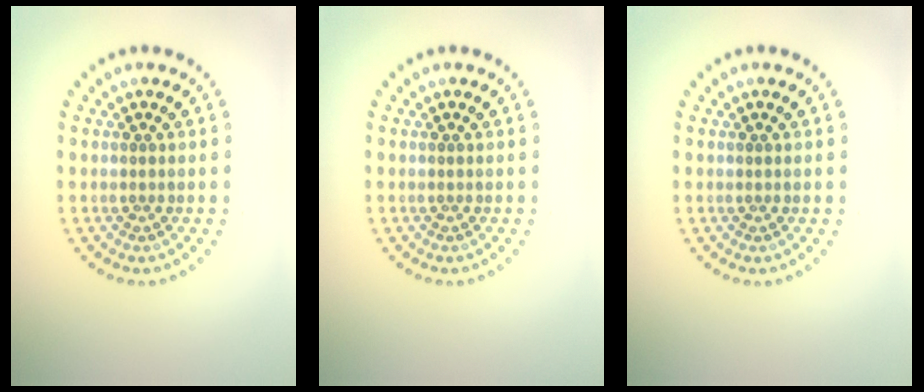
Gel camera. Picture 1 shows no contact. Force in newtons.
{"total": 0.0}
{"total": 0.0}